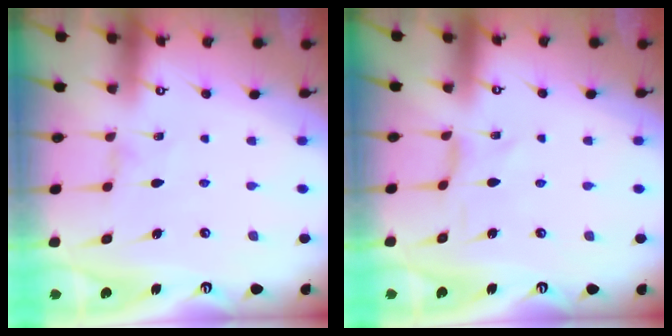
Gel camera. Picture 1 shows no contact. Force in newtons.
{"total": 0.6, "press": 0.5, "slide": 0.3}